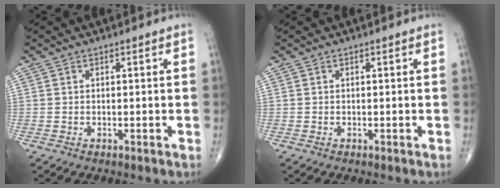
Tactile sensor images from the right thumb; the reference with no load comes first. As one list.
[{"total": 0.0}]